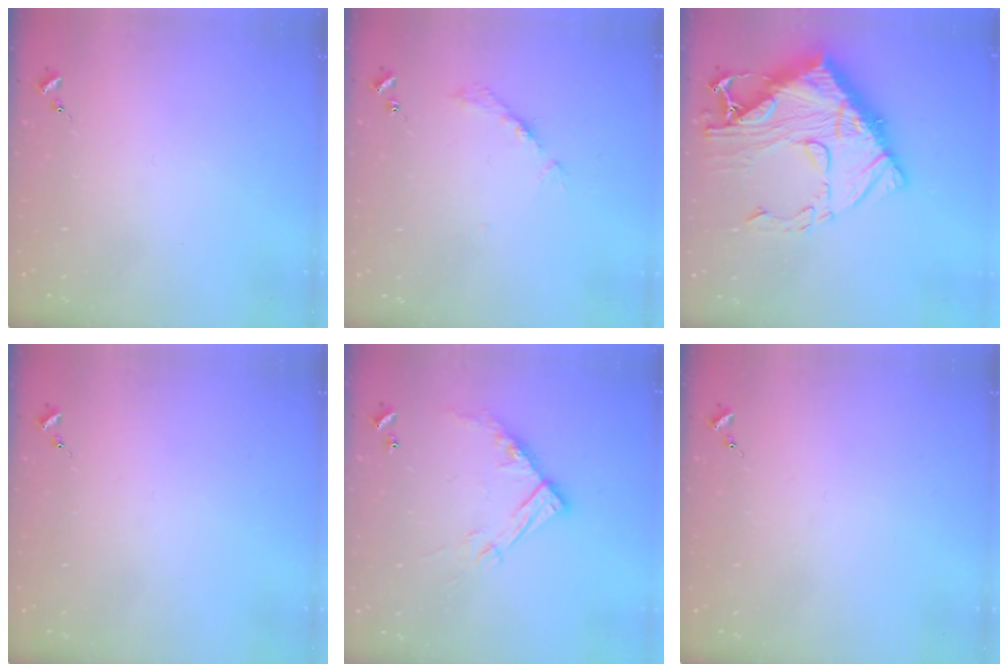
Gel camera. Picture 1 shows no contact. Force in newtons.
{"total": 5.0, "press": 5.0, "slide": 0.7}
{"total": 24.2, "press": 24.0, "slide": 2.4}
{"total": 0.0}
{"total": 15.4, "press": 15.3, "slide": 1.3}
{"total": 0.0}